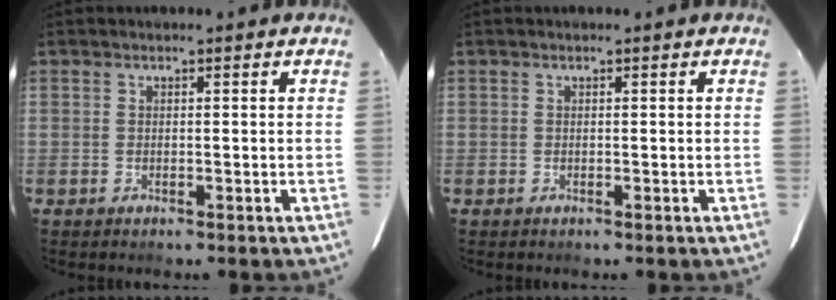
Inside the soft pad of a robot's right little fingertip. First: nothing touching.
{"total": 0.0}